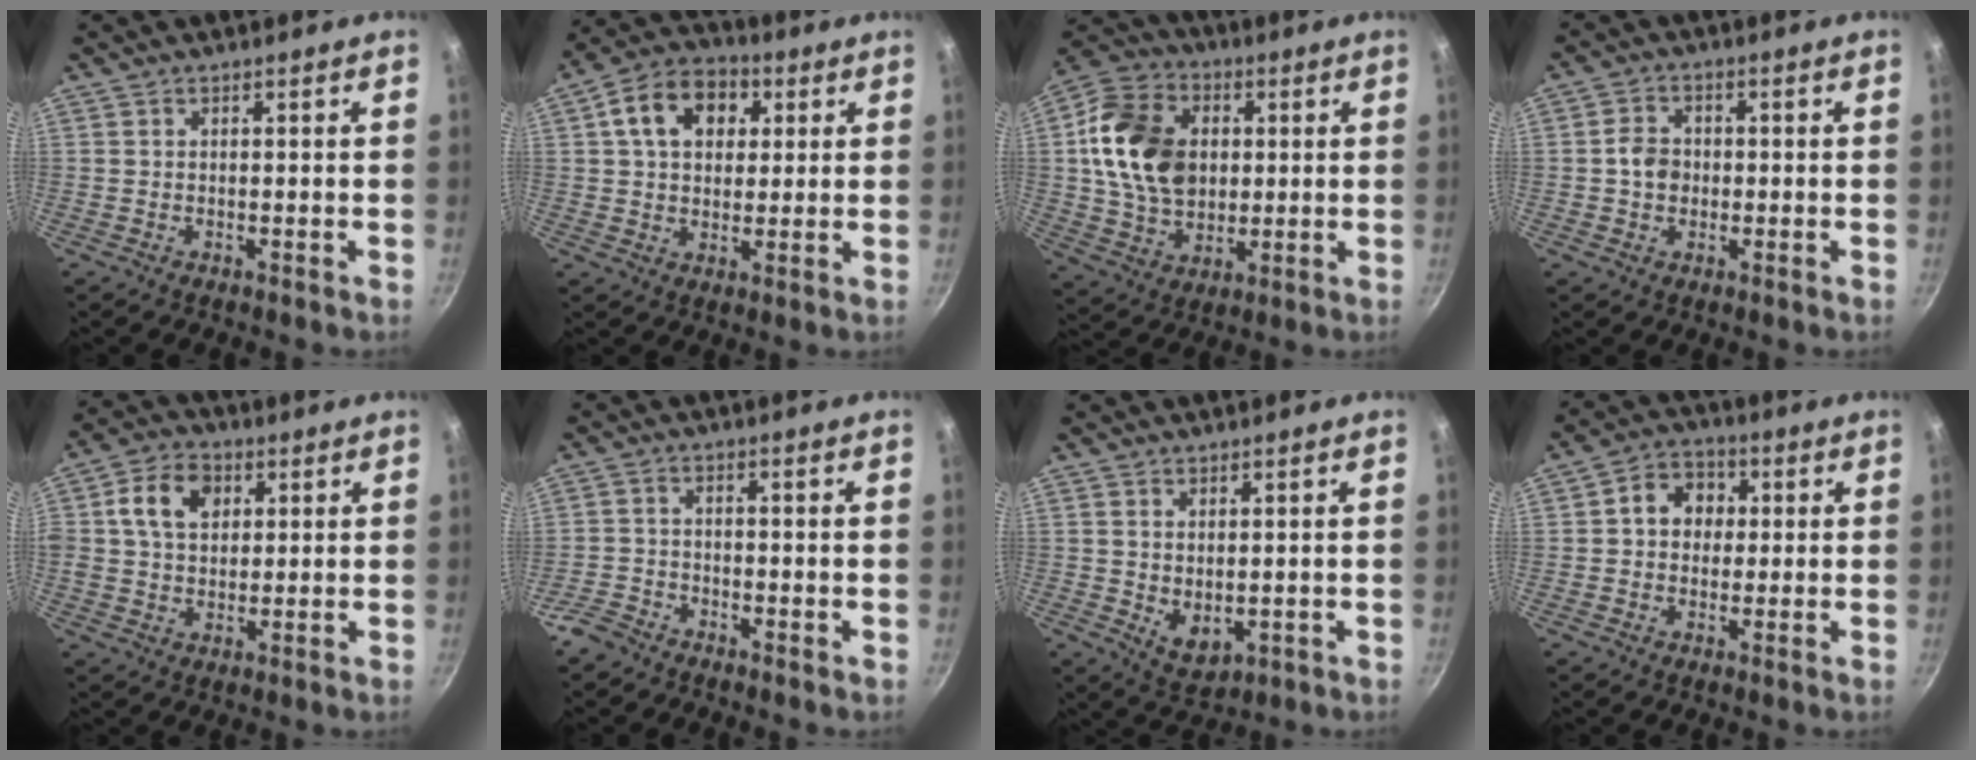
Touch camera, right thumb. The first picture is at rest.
{"total": 12.2, "force": [3.6, 8.9, 7.6], "torque": [-0.104, 0.013, 0.045]}
{"total": 18.2, "force": [2.4, 13.5, 12.0], "torque": [-0.193, 0.004, 0.039]}
{"total": 4.5, "force": [-0.4, 3.8, 2.4], "torque": [-0.025, 0.013, -0.013]}
{"total": 9.5, "force": [2.6, 7.1, 5.7], "torque": [-0.085, 0.005, 0.033]}
{"total": 3.8, "force": [-3.0, 2.0, 1.1], "torque": [-0.022, 0.027, -0.062]}
{"total": 5.1, "force": [0.6, 3.4, 3.8], "torque": [-0.053, -0.018, 0.021]}
{"total": 7.5, "force": [1.1, 6.3, 3.9], "torque": [-0.033, 0.012, 0.004]}